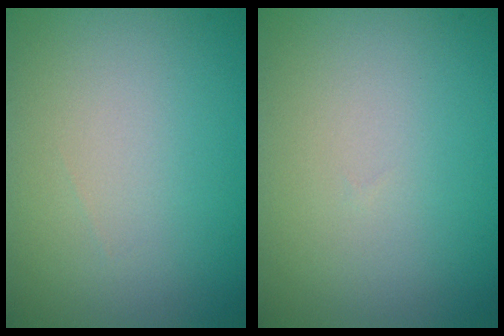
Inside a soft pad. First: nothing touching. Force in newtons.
{"total": 0.0}